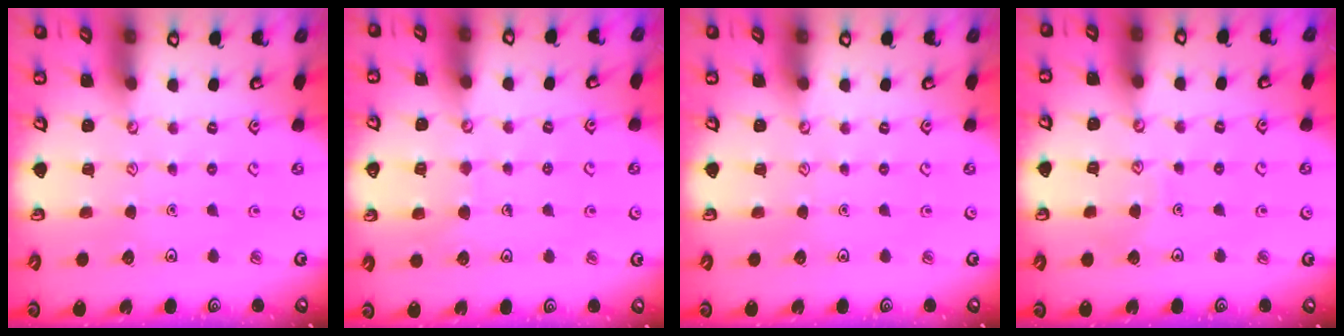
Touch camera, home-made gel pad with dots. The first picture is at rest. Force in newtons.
{"total": 5.3, "press": 5.2, "slide": 0.4}
{"total": 0.0}
{"total": 5.1, "press": 5.1, "slide": 0.6}